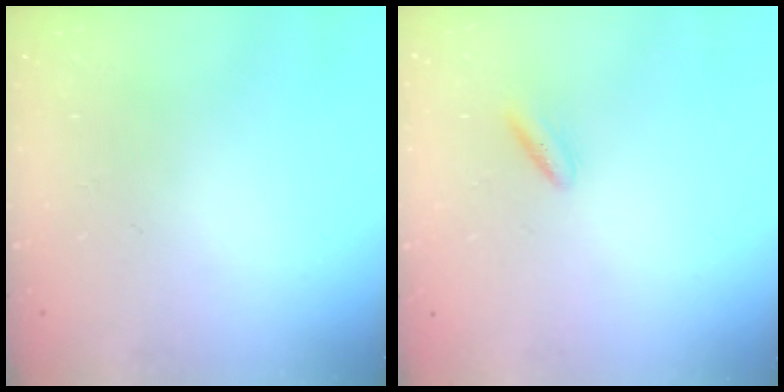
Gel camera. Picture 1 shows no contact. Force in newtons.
{"total": 2.1, "press": 1.9, "slide": 1.0}